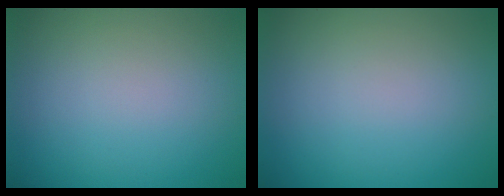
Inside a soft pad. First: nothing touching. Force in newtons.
{"total": 0.0}